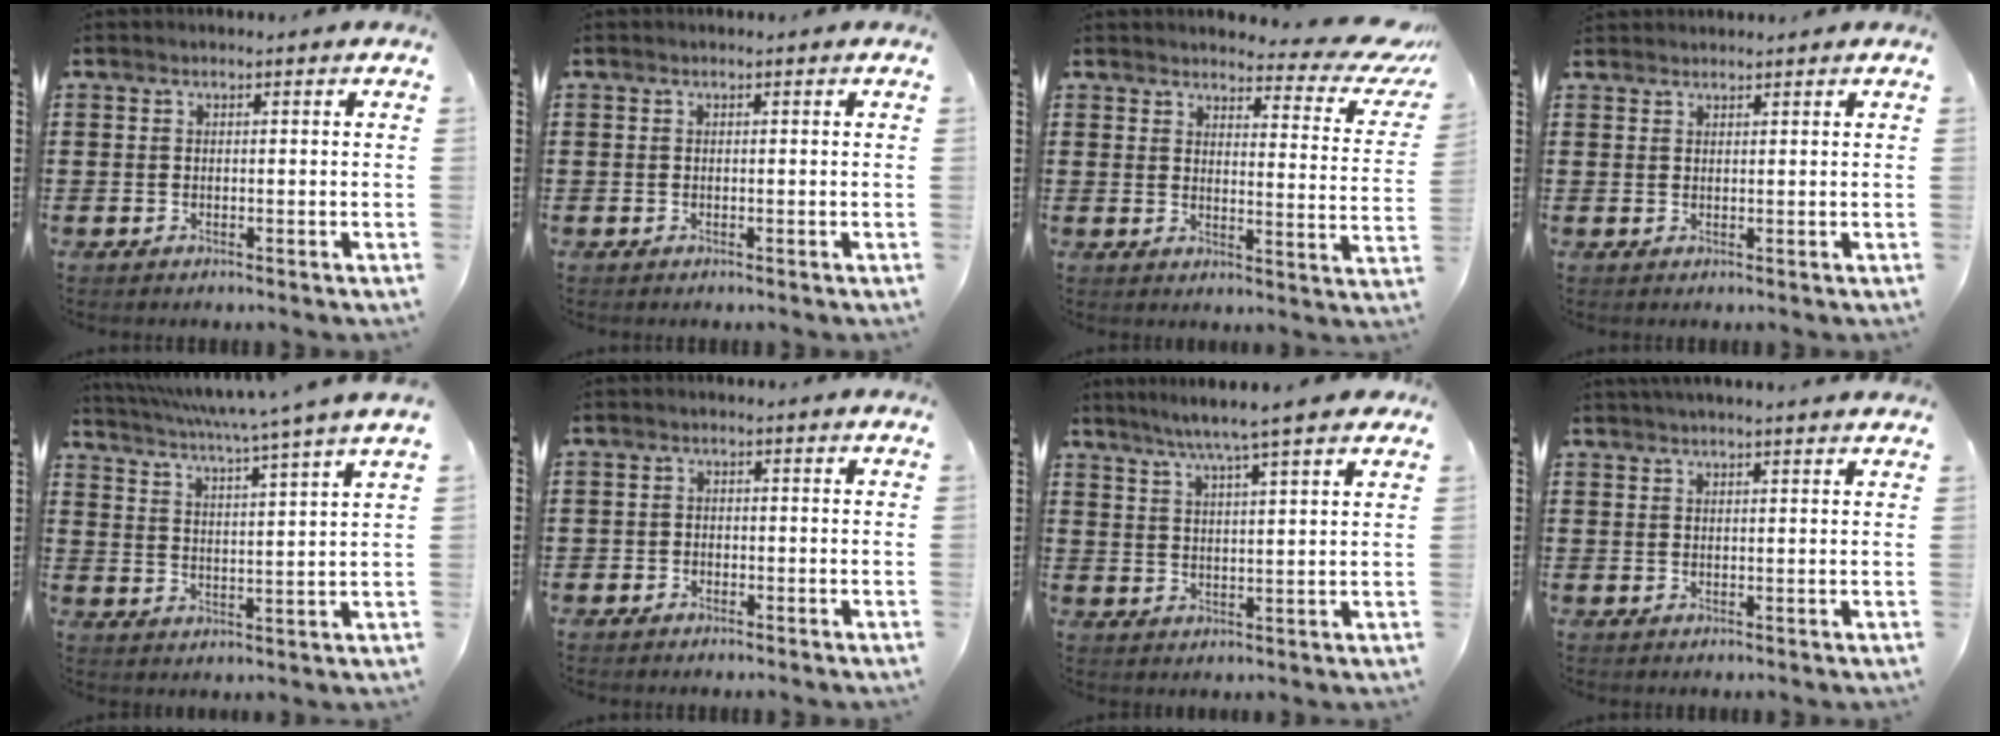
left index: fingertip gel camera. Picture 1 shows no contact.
{"total": 0.0}
{"total": 5.0, "force": [4.2, 1.0, 2.4], "torque": [-0.044, -0.032, 0.067]}
{"total": 1.0, "force": [1.0, 0.0, 0.0], "torque": [-0.001, -0.002, 0.021]}
{"total": 4.3, "force": [3.5, -1.6, 2.0], "torque": [-0.055, -0.036, 0.051]}
{"total": 1.3, "force": [-1.2, 0.7, 0.0], "torque": [-0.004, 0.003, -0.026]}
{"total": 6.3, "force": [5.1, -0.5, 3.8], "torque": [-0.087, -0.017, 0.086]}
{"total": 1.7, "force": [1.6, -0.3, 0.6], "torque": [-0.013, -0.001, 0.030]}